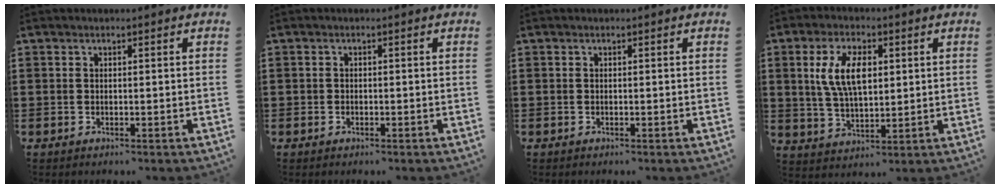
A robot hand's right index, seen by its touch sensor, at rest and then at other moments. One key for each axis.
{"total": 0.7, "fx": -0.5, "fy": 0.5, "fz": 0.2, "tx": -0.004, "ty": 0.001, "tz": -0.011}
{"total": 0.0}
{"total": 8.1, "fx": 2.0, "fy": 4.1, "fz": 6.7, "tx": -0.149, "ty": 0.011, "tz": 0.032}